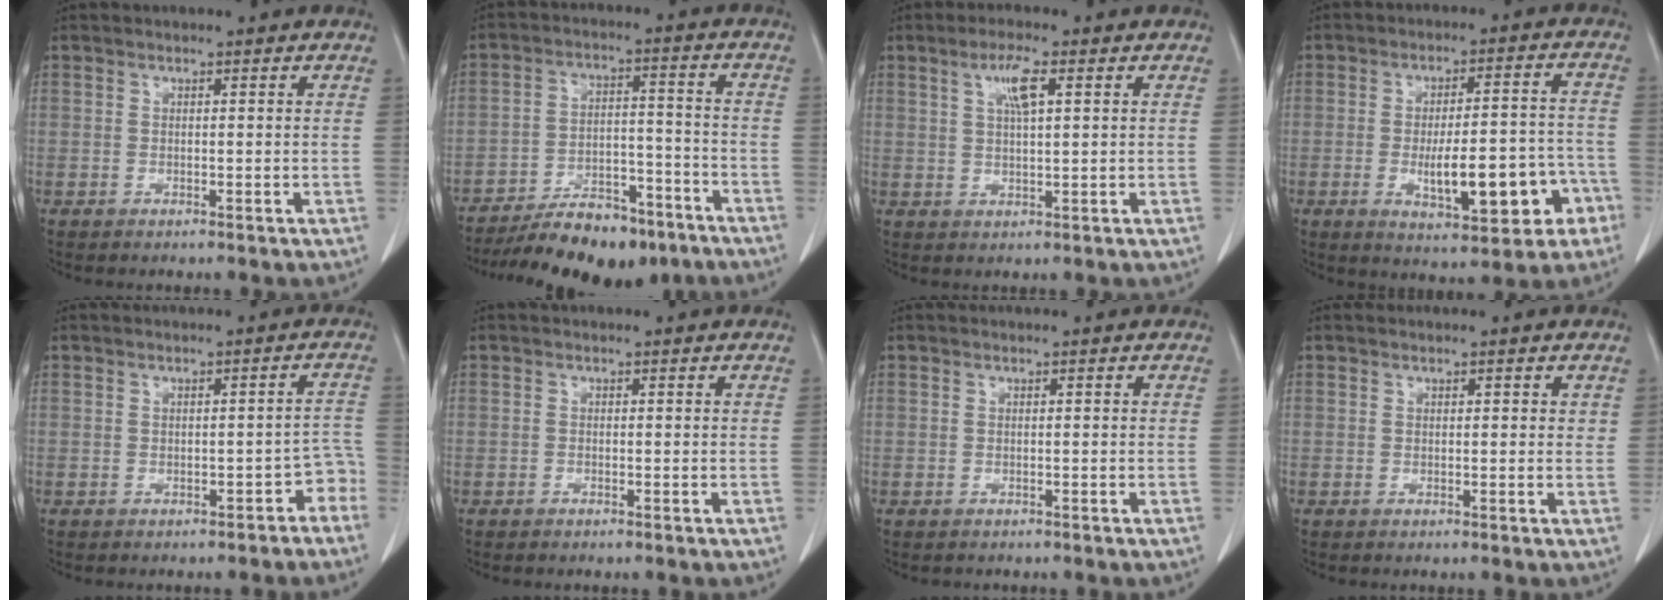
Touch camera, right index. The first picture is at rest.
{"total": 14.9, "force": [-11.7, 5.4, 7.4], "torque": [-0.108, 0.019, -0.184]}
{"total": 4.5, "force": [1.8, 0.6, 4.1], "torque": [-0.078, 0.004, 0.033]}
{"total": 13.2, "force": [-4.6, 3.9, 11.8], "torque": [-0.165, 0.020, -0.055]}
{"total": 3.6, "force": [-2.3, 1.7, 2.2], "torque": [-0.009, 0.028, -0.023]}
{"total": 0.0}
{"total": 0.5, "force": [-0.4, 0.4, 0.1], "torque": [-0.001, 0.003, -0.006]}
{"total": 1.4, "force": [0.7, 0.6, 1.1], "torque": [-0.010, 0.000, 0.007]}